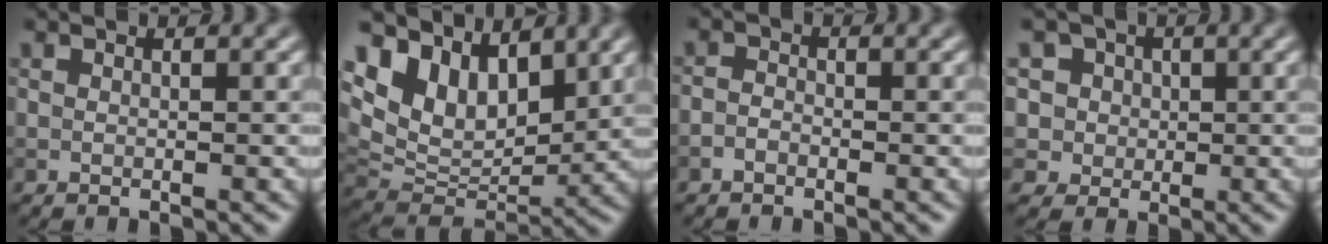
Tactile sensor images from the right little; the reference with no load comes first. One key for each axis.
{"total": 8.1, "fx": 5.1, "fy": 4.7, "fz": 4.2, "tx": -0.077, "ty": 0.004, "tz": 0.086}
{"total": 1.0, "fx": -0.7, "fy": 0.6, "fz": 0.5, "tx": -0.008, "ty": 0.002, "tz": -0.018}
{"total": 6.8, "fx": 2.7, "fy": 5.8, "fz": 2.4, "tx": -0.035, "ty": 0.021, "tz": 0.019}